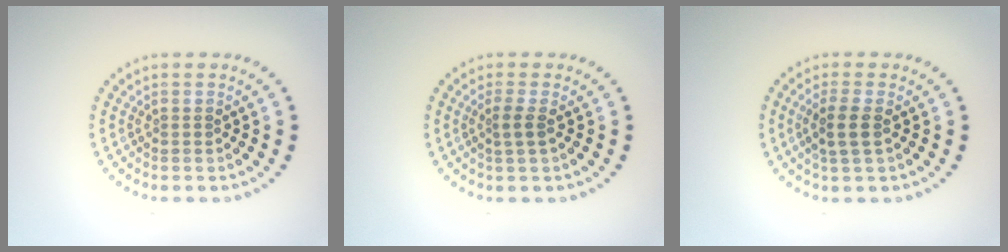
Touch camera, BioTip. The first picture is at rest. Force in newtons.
{"total": 1.3, "press": 1.1, "slide": 0.8}
{"total": 2.3, "press": 2.1, "slide": 0.8}